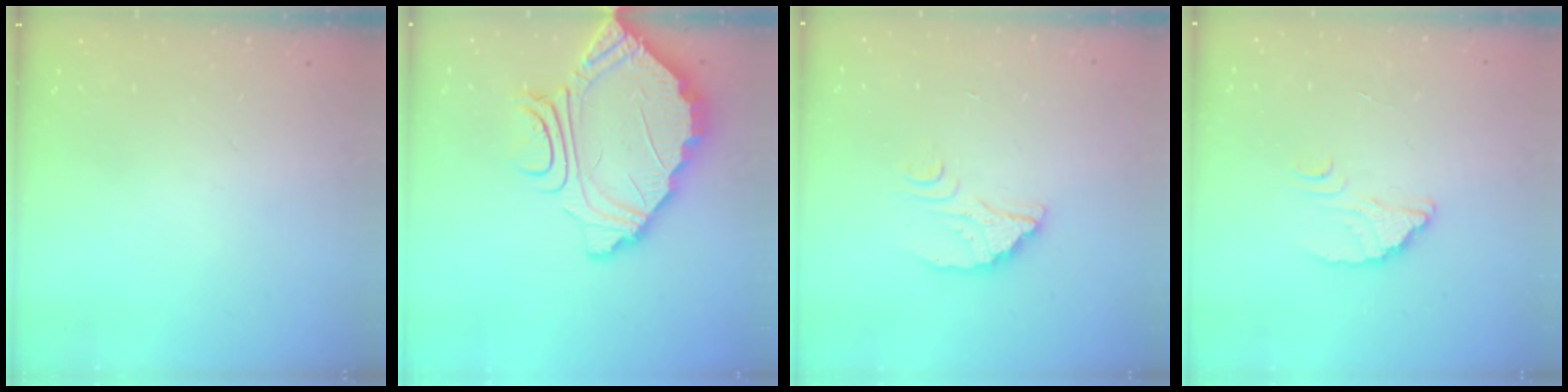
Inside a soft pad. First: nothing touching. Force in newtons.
{"total": 10.6, "press": 10.5, "slide": 0.9}
{"total": 3.8, "press": 3.8, "slide": 0.3}
{"total": 2.4, "press": 2.4, "slide": 0.1}